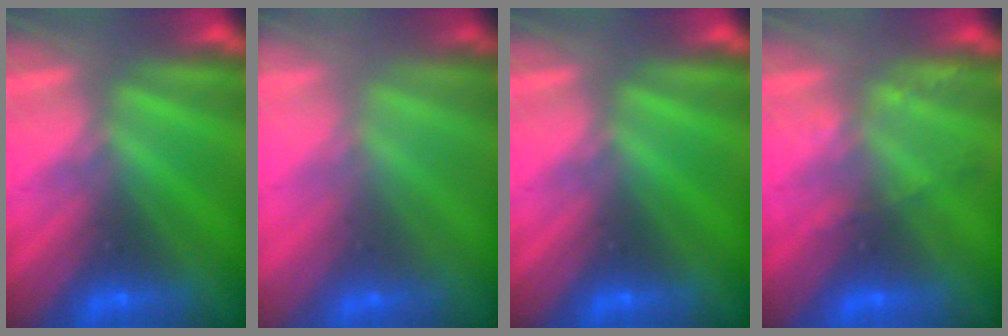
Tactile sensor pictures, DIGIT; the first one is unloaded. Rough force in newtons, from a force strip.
{"total": 1.7}
{"total": 0.0}
{"total": 2.2}